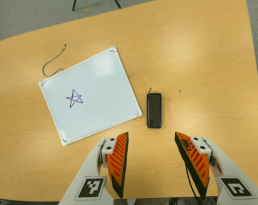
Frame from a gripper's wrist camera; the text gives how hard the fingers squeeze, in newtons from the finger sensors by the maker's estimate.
{"total": 0.0}